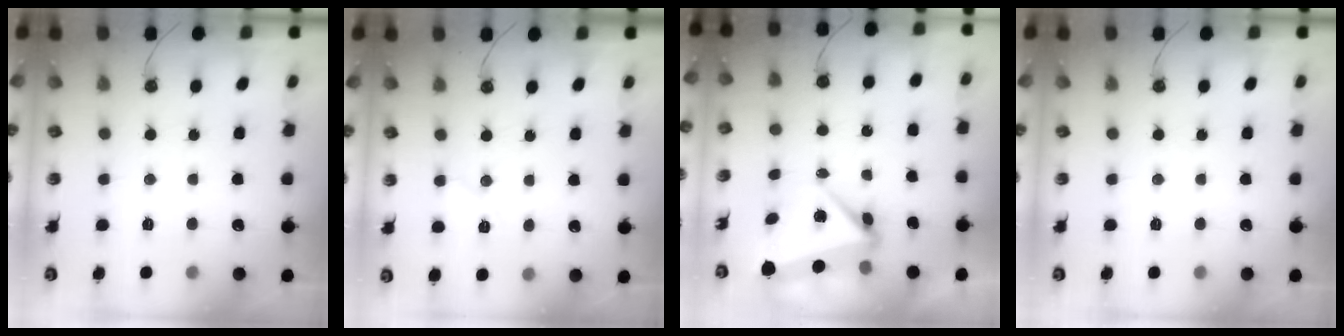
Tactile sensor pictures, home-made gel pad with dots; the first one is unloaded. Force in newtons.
{"total": 5.6, "press": 5.1, "slide": 2.5}
{"total": 5.9, "press": 5.0, "slide": 3.1}
{"total": 0.0}